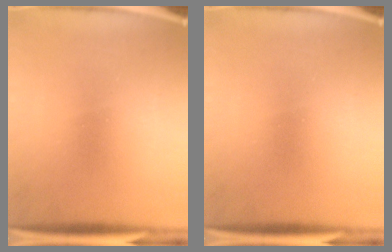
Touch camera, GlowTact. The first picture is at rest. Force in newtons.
{"total": 0.0}